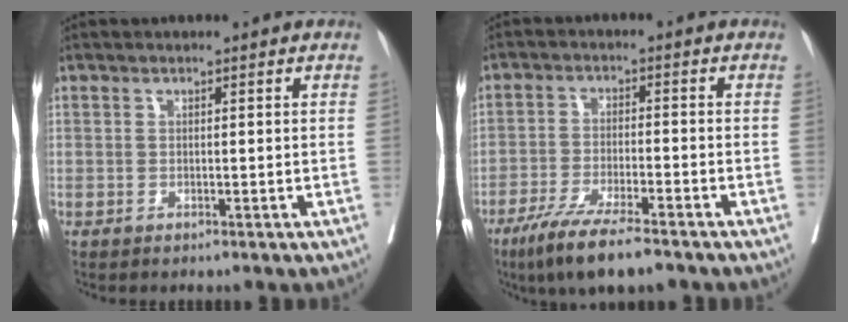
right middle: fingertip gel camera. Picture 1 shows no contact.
{"total": 10.0, "force": [-7.3, 1.2, 6.8], "torque": [-0.118, -0.024, -0.122]}